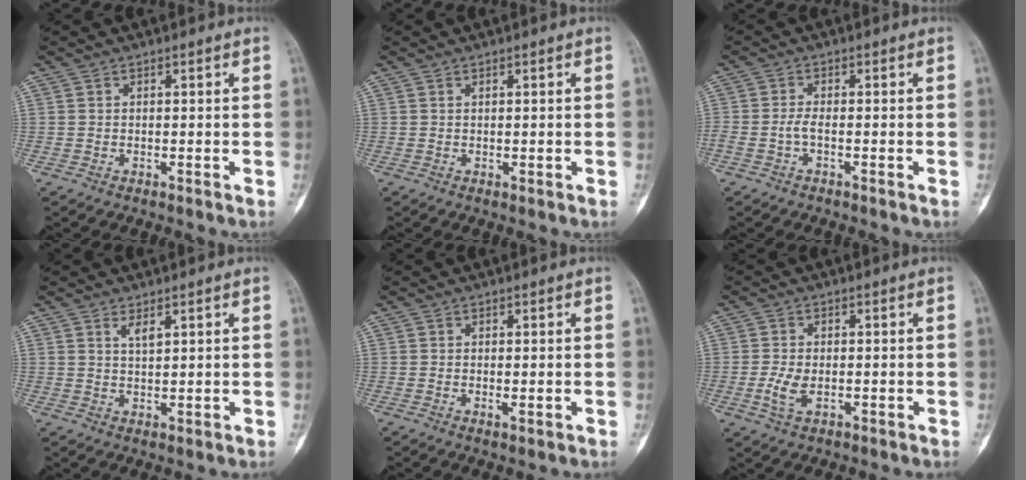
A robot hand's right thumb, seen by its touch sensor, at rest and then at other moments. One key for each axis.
{"total": 0.0}
{"total": 1.8, "fx": -0.7, "fy": 0.5, "fz": 1.6, "tx": -0.037, "ty": 0.001, "tz": -0.018}
{"total": 2.3, "fx": 1.4, "fy": 0.7, "fz": 1.7, "tx": -0.028, "ty": -0.013, "tz": 0.028}
{"total": 1.3, "fx": -0.2, "fy": 0.5, "fz": 1.1, "tx": -0.018, "ty": -0.004, "tz": -0.002}
{"total": 4.1, "fx": -0.9, "fy": 2.5, "fz": 3.2, "tx": -0.070, "ty": -0.001, "tz": -0.016}